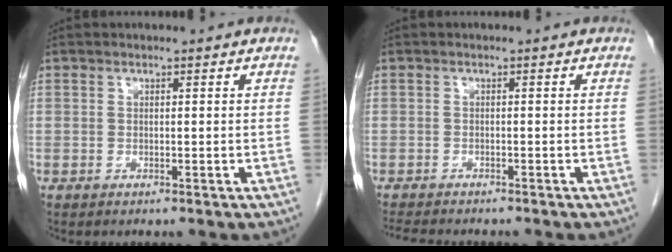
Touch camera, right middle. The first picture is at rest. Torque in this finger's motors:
{"motor_torque": [0.03, -0.02, -0.01, 0.00]}